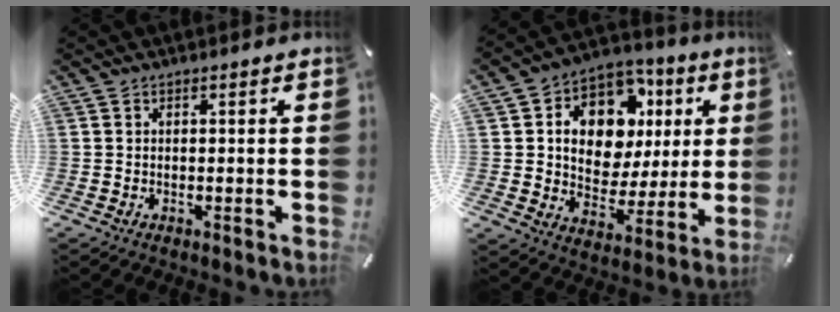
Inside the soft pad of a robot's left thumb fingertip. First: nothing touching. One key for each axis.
{"total": 13.7, "fx": 4.6, "fy": 10.6, "fz": 7.4, "tx": -0.119, "ty": -0.028, "tz": 0.090}